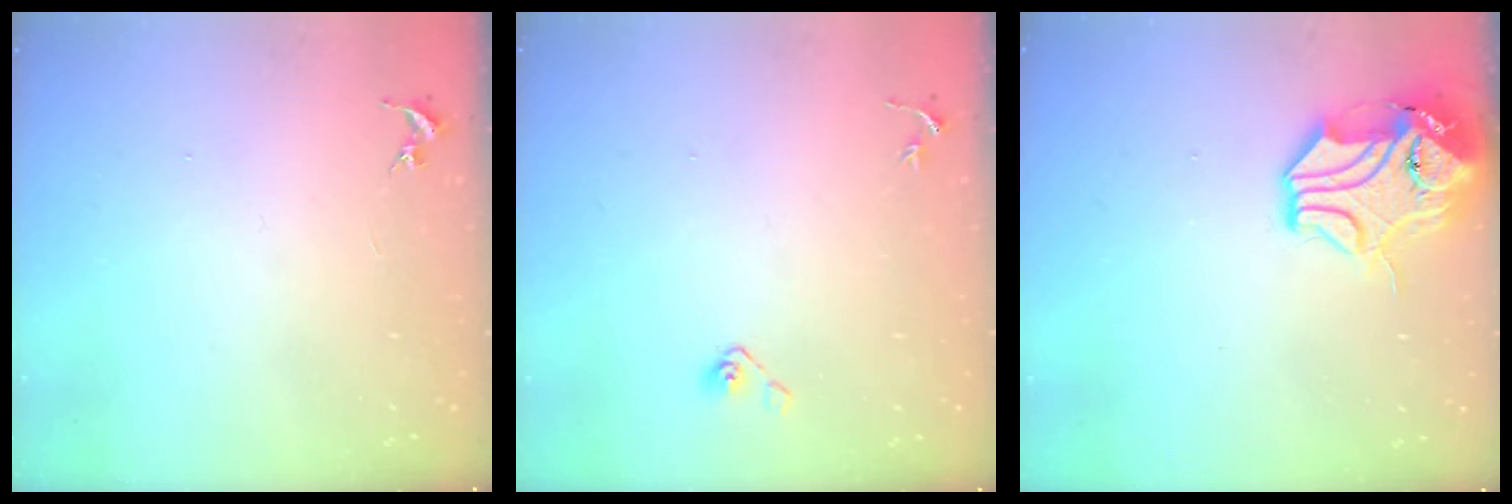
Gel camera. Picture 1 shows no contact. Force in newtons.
{"total": 5.0, "press": 4.4, "slide": 2.3}
{"total": 13.7, "press": 13.5, "slide": 1.8}